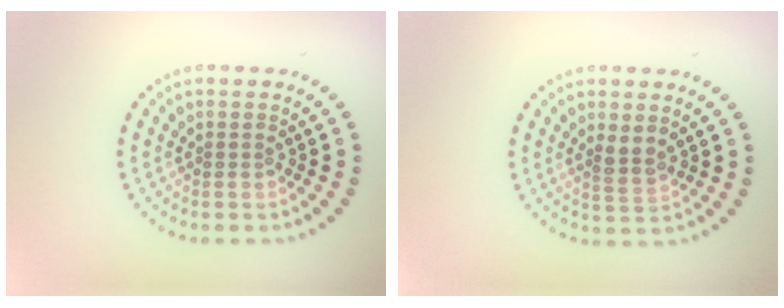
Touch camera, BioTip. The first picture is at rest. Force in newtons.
{"total": 1.7, "press": 1.5, "slide": 0.9}